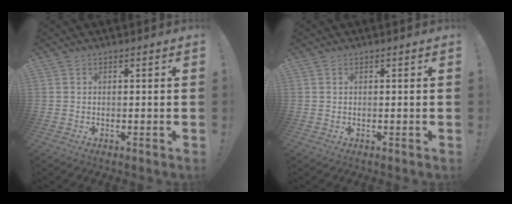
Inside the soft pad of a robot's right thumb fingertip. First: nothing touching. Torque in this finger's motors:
{"motor_torque": [0.08, 0.27, -0.10, 0.03, 0.04]}